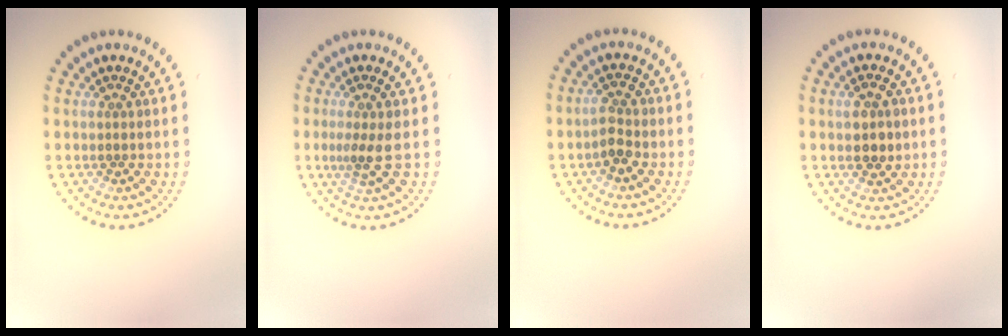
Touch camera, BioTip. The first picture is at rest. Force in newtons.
{"total": 2.0, "press": 1.5, "slide": 1.3}
{"total": 2.0, "press": 2.0, "slide": 0.5}
{"total": 2.5, "press": 2.5, "slide": 0.4}